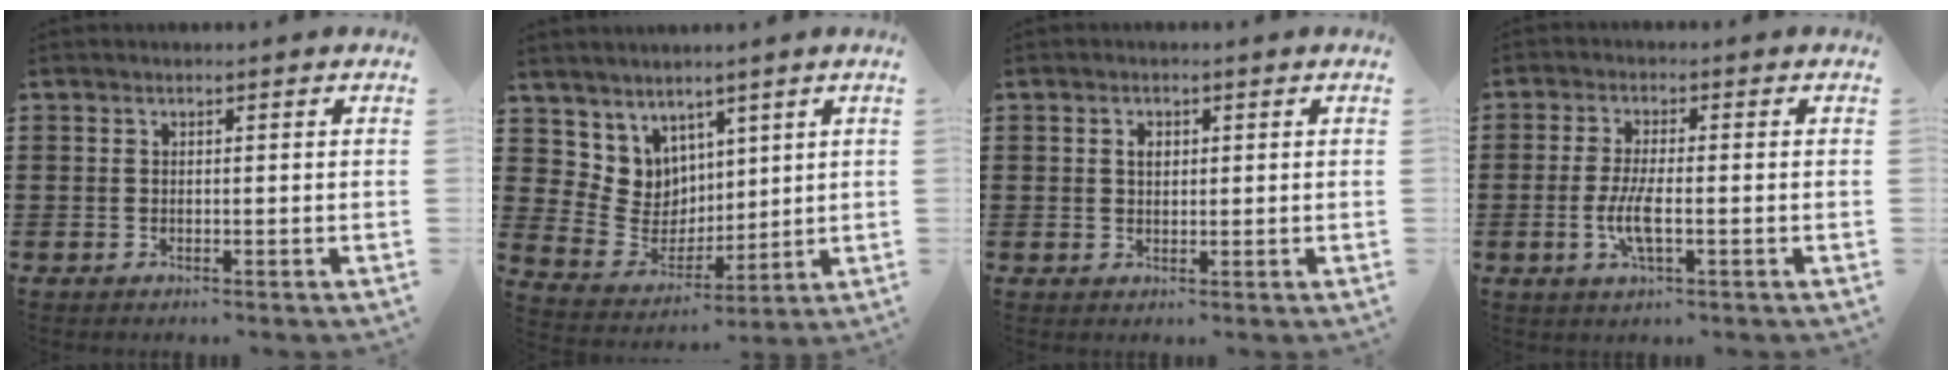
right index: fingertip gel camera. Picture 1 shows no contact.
{"total": 6.5, "force": [3.5, 5.5, -0.1], "torque": [-0.050, -0.033, 0.070]}
{"total": 1.7, "force": [0.5, 1.2, 1.1], "torque": [-0.025, 0.009, 0.007]}
{"total": 5.0, "force": [-1.3, 1.1, 4.7], "torque": [-0.108, -0.009, -0.031]}